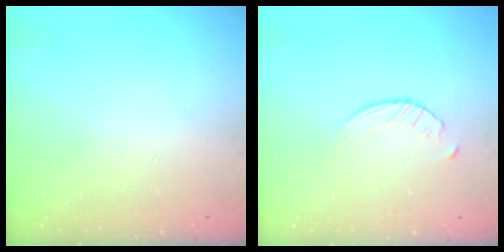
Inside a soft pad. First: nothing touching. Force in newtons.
{"total": 3.1, "press": 3.0, "slide": 0.4}